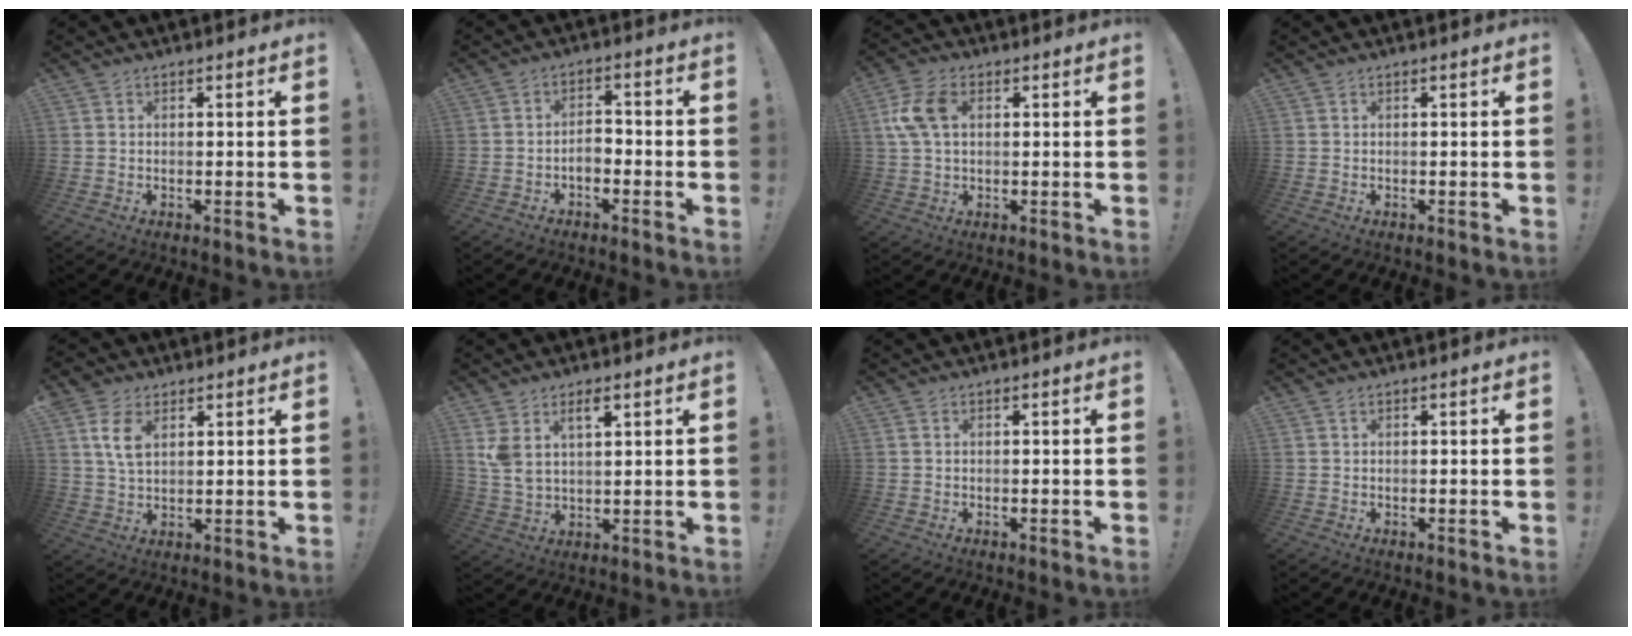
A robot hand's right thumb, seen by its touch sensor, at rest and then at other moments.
{"total": 4.2, "force": [-1.8, 2.3, 3.0], "torque": [-0.059, 0.004, -0.036]}
{"total": 10.3, "force": [2.1, 6.4, 7.7], "torque": [-0.158, 0.007, 0.042]}
{"total": 0.0}
{"total": 8.4, "force": [3.5, 5.2, 5.6], "torque": [-0.100, -0.004, 0.067]}
{"total": 7.2, "force": [4.1, 3.5, 4.8], "torque": [-0.097, -0.017, 0.075]}
{"total": 0.0}
{"total": 0.0}